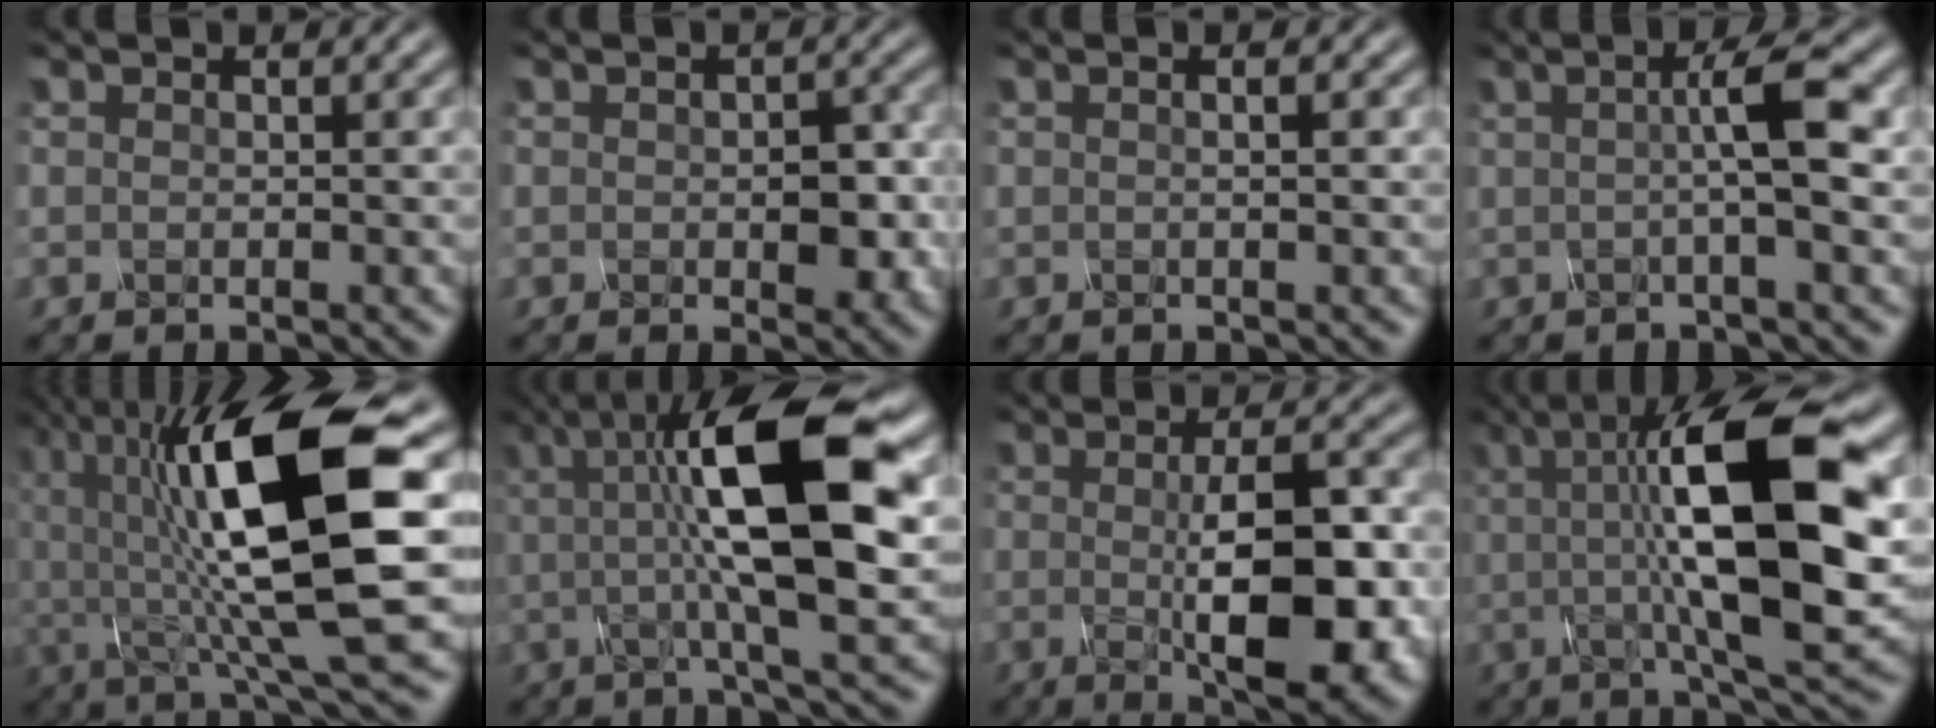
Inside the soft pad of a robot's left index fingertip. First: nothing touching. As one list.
[{"total": 3.4, "force": [-0.3, 1.8, 2.8], "torque": [-0.034, 0.003, 0.000]}, {"total": 2.1, "force": [0.7, 1.1, 1.7], "torque": [0.002, 0.006, -0.014]}, {"total": 4.7, "force": [0.6, 0.7, 4.6], "torque": [-0.067, 0.008, 0.008]}, {"total": 13.2, "force": [1.4, 3.6, 12.6], "torque": [-0.227, 0.004, 0.027]}, {"total": 11.8, "force": [2.1, 2.9, 11.3], "torque": [-0.172, 0.015, 0.036]}, {"total": 9.5, "force": [-0.6, 3.0, 9.0], "torque": [-0.129, -0.008, -0.001]}, {"total": 13.4, "force": [1.9, 3.6, 12.8], "torque": [-0.188, 0.011, 0.029]}]